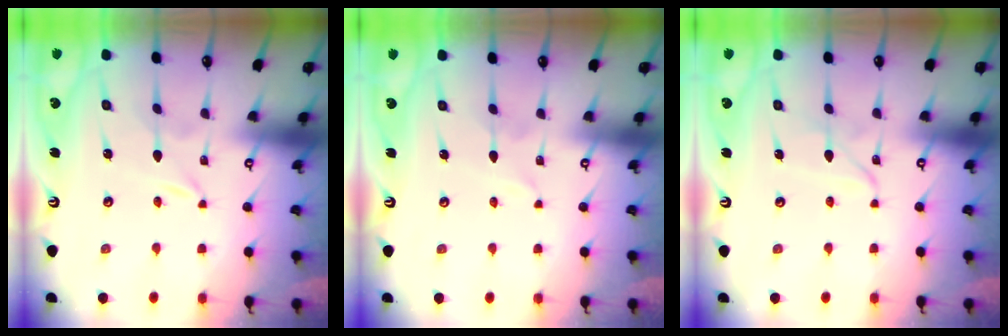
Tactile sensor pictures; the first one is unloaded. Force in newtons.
{"total": 1.6, "press": 1.6, "slide": 0.1}
{"total": 2.5, "press": 2.5, "slide": 0.2}